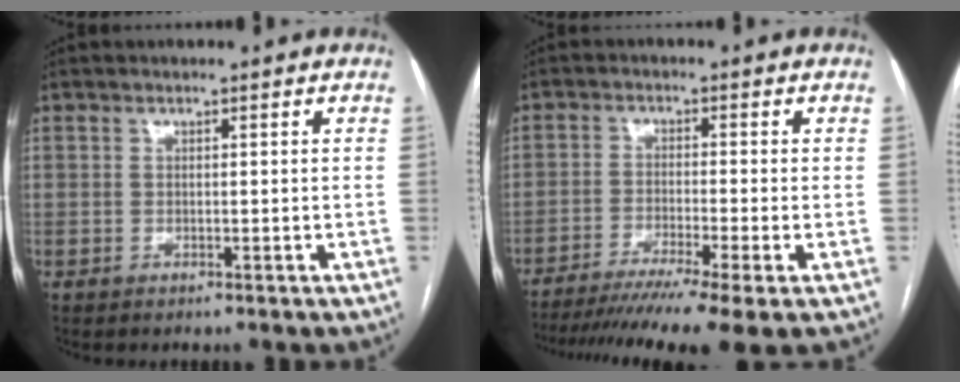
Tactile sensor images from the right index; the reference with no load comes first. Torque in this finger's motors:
{"motor_torque": [1.15, -0.99, 0.65, 0.17]}